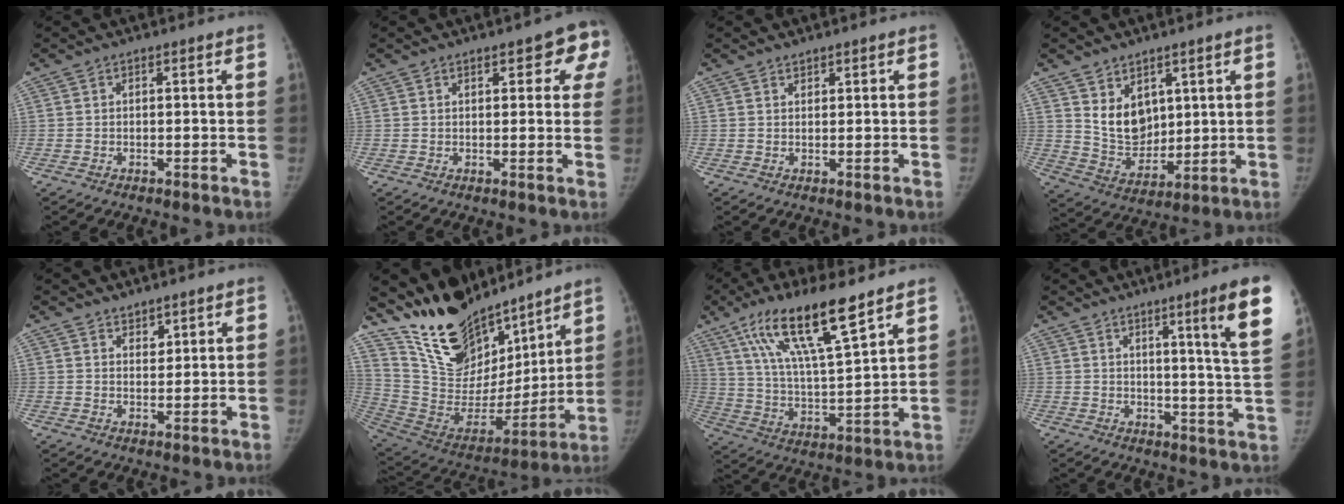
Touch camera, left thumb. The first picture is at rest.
{"total": 7.1, "force": [3.4, 3.1, 5.4], "torque": [-0.026, -0.007, 0.030]}
{"total": 1.1, "force": [1.0, 0.4, 0.1], "torque": [0.007, -0.007, 0.014]}
{"total": 9.3, "force": [4.0, 6.7, 5.0], "torque": [-0.056, -0.040, 0.094]}
{"total": 2.7, "force": [2.2, 1.5, 0.6], "torque": [0.009, -0.016, 0.036]}
{"total": 23.3, "force": [19.1, 9.8, 9.0], "torque": [-0.114, -0.104, 0.340]}
{"total": 17.6, "force": [11.1, 3.2, 13.3], "torque": [-0.234, -0.043, 0.210]}
{"total": 12.9, "force": [6.7, -0.2, 11.0], "torque": [-0.143, -0.041, 0.090]}